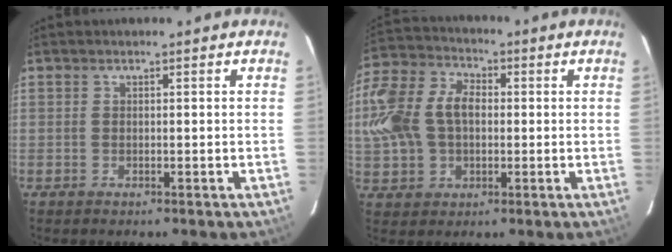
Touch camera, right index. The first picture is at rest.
{"total": 17.9, "force": [0.4, 13.2, 12.1], "torque": [-0.295, 0.035, 0.010]}